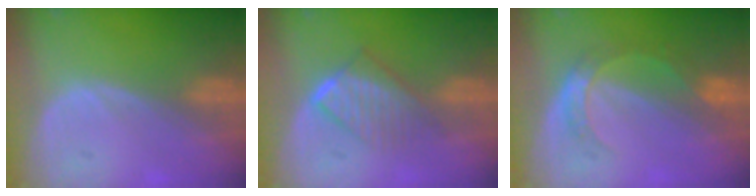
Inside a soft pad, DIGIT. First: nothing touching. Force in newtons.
{"total": 6.5, "press": 5.8, "slide": 3.0}
{"total": 5.2, "press": 4.6, "slide": 2.2}